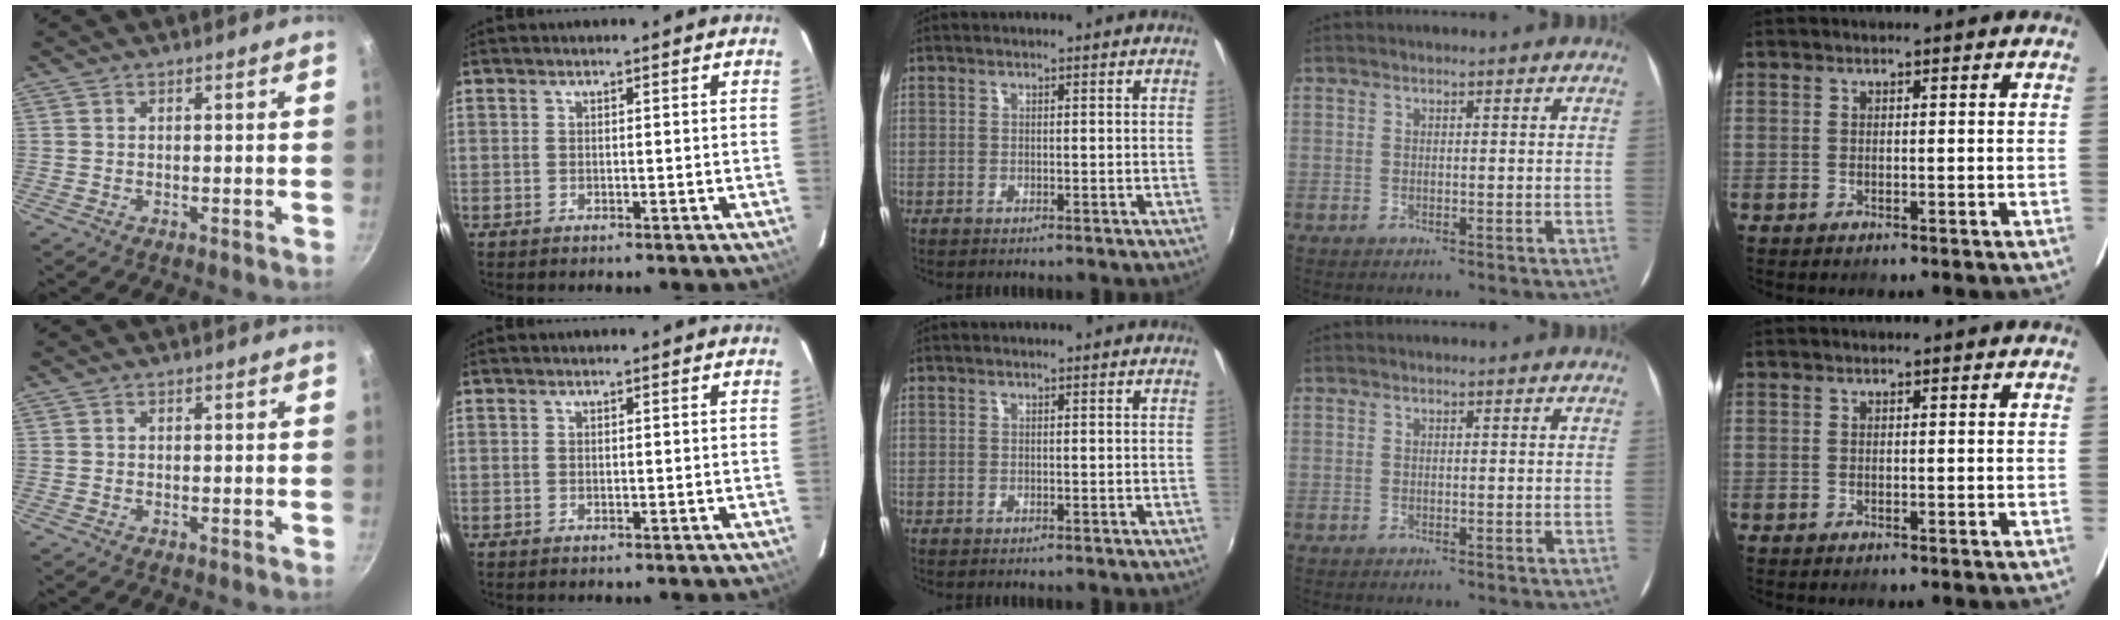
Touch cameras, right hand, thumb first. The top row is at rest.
{}